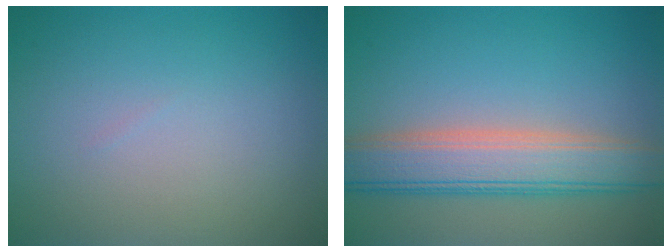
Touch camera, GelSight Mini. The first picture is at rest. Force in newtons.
{"total": 6.4, "press": 6.4, "slide": 0.3}